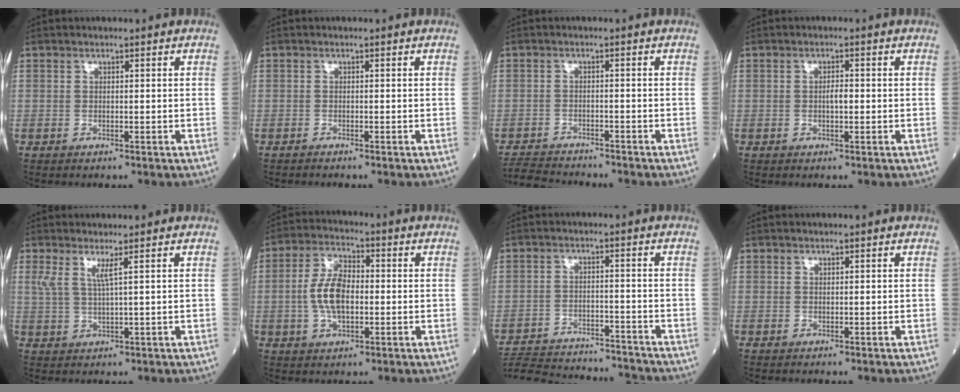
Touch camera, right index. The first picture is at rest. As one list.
[{"total": 0.6, "force": [-0.5, -0.2, 0.1], "torque": [-0.003, -0.001, -0.012]}, {"total": 6.4, "force": [-6.3, 0.1, 1.0], "torque": [-0.016, -0.017, -0.108]}, {"total": 1.6, "force": [-0.2, 0.5, 1.5], "torque": [-0.025, 0.002, -0.004]}, {"total": 2.7, "force": [1.4, -0.3, 2.3], "torque": [-0.056, -0.001, 0.032]}, {"total": 7.9, "force": [-0.7, 3.9, 6.8], "torque": [-0.145, 0.012, -0.016]}, {"total": 17.8, "force": [-17.0, 2.1, 4.7], "torque": [-0.105, -0.008, -0.244]}, {"total": 0.0}]